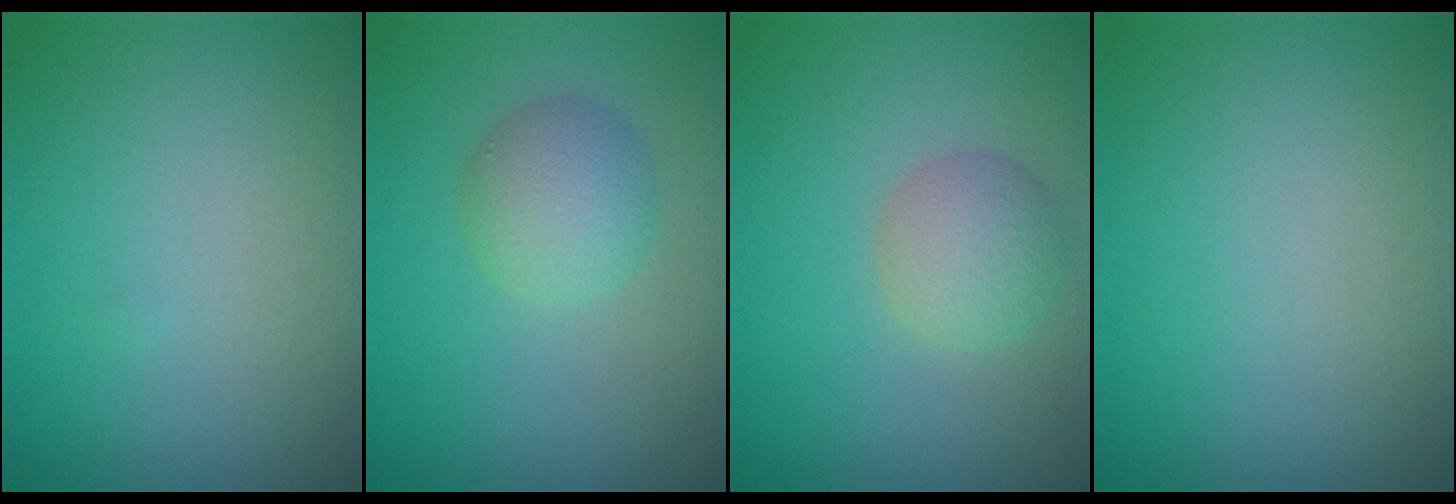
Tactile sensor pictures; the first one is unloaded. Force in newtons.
{"total": 3.1, "press": 3.1, "slide": 0.1}
{"total": 2.9, "press": 2.9, "slide": 0.0}
{"total": 0.0}